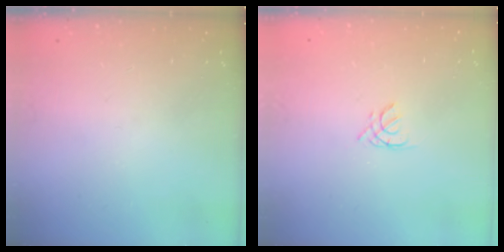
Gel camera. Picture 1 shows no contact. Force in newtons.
{"total": 1.7, "press": 1.7, "slide": 0.3}